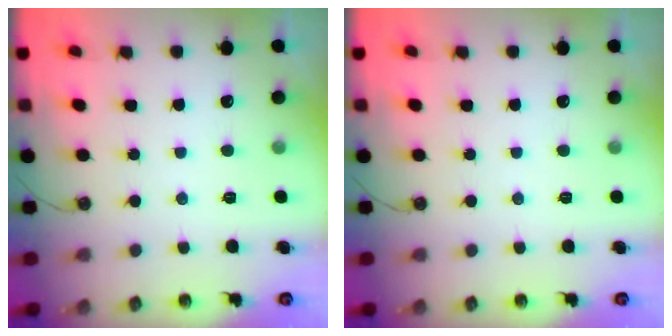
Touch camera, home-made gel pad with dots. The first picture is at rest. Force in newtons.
{"total": 0.0}